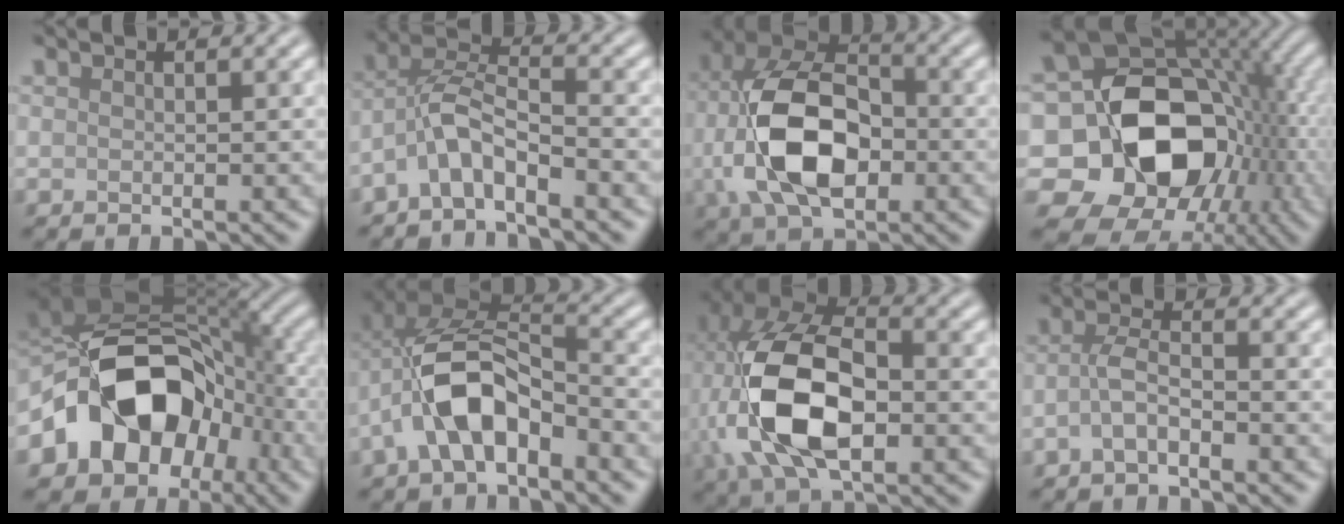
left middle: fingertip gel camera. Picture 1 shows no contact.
{"total": 4.0, "force": [-2.7, 0.9, 2.8], "torque": [-0.058, 0.015, -0.060]}
{"total": 10.6, "force": [-1.8, 6.3, 8.4], "torque": [-0.180, 0.007, -0.036]}
{"total": 16.8, "force": [-2.0, 12.6, 10.9], "torque": [-0.181, -0.008, -0.026]}
{"total": 12.7, "force": [-4.1, 9.0, 8.1], "torque": [-0.130, 0.015, -0.085]}
{"total": 8.2, "force": [-2.7, 4.4, 6.3], "torque": [-0.131, 0.015, -0.052]}
{"total": 12.4, "force": [-1.2, 7.1, 10.0], "torque": [-0.216, 0.000, -0.020]}
{"total": 2.3, "force": [-1.2, 0.6, 1.9], "torque": [-0.044, 0.011, -0.031]}